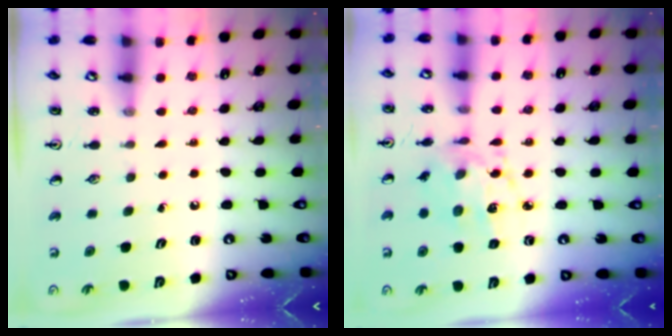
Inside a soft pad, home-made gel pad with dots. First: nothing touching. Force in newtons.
{"total": 10.5, "press": 10.4, "slide": 0.6}